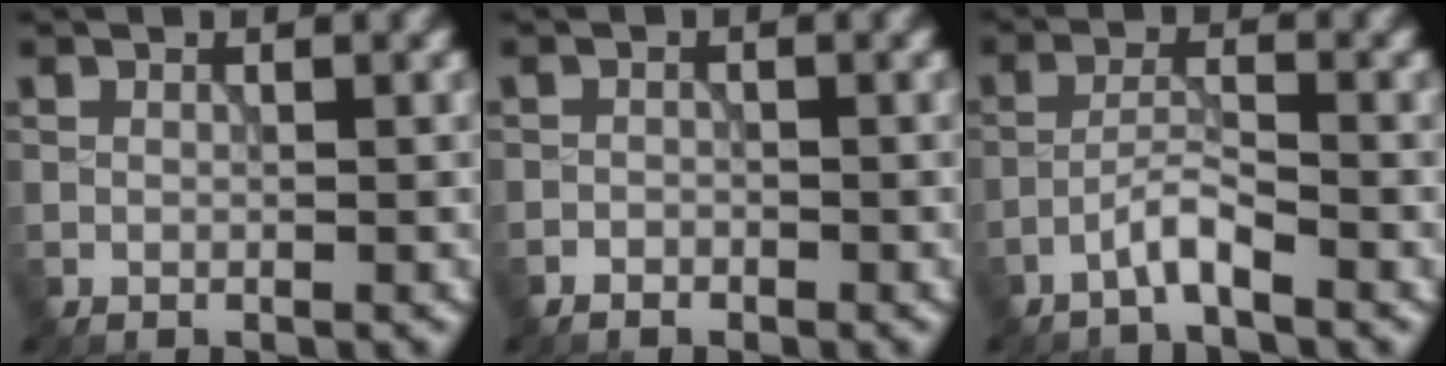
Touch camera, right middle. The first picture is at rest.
{"total": 0.9, "force": [-0.8, 0.5, 0.0], "torque": [0.005, 0.000, -0.015]}
{"total": 2.3, "force": [-1.7, 0.1, 1.5], "torque": [-0.028, 0.011, -0.041]}